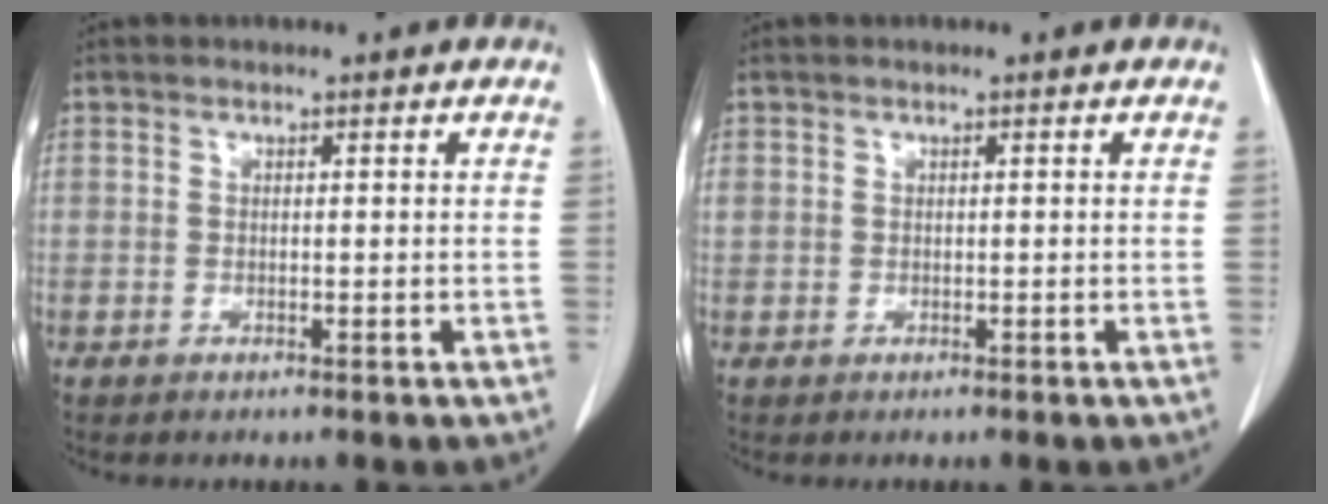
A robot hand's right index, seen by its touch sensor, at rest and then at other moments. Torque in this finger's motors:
{"motor_torque": [0.46, 0.34, 0.25, 0.10]}